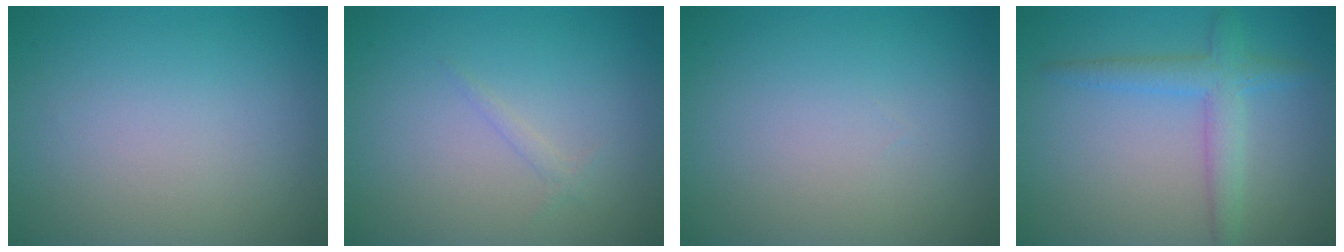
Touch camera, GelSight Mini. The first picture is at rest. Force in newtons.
{"total": 0.6, "press": 0.6, "slide": 0.1}
{"total": 0.0}
{"total": 3.2, "press": 3.2, "slide": 0.1}